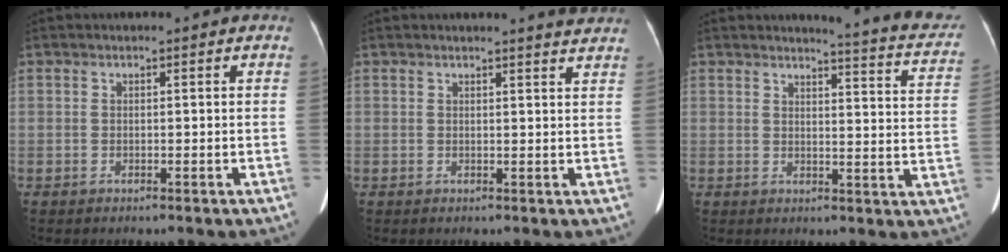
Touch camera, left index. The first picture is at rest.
{"total": 3.6, "force": [3.5, -0.2, 0.7], "torque": [-0.012, -0.009, 0.023]}
{"total": 12.6, "force": [11.9, 0.8, 4.0], "torque": [-0.030, -0.063, 0.105]}